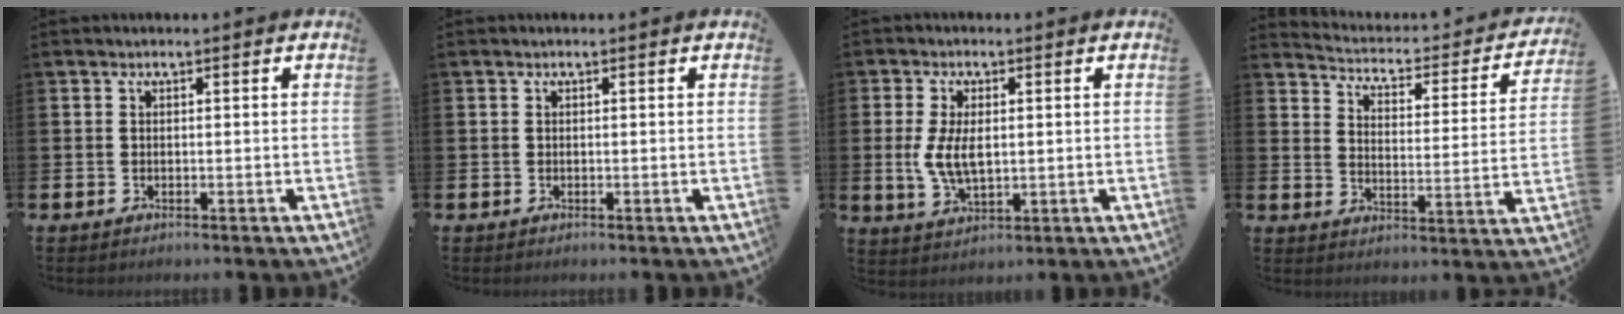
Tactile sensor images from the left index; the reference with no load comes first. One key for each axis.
{"total": 0.0}
{"total": 5.6, "fx": 0.5, "fy": 2.9, "fz": 4.8, "tx": -0.089, "ty": 0.001, "tz": 0.005}
{"total": 3.6, "fx": 3.1, "fy": 1.4, "fz": 1.0, "tx": -0.048, "ty": -0.033, "tz": 0.043}